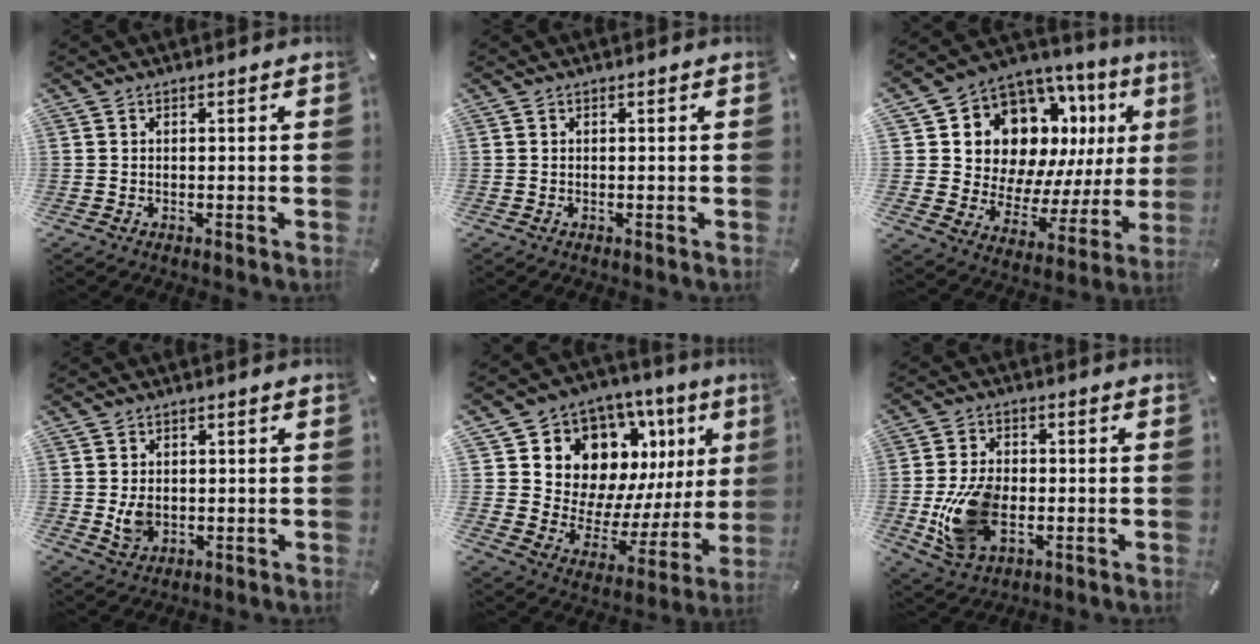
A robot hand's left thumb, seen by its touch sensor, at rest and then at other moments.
{"total": 0.0}
{"total": 14.7, "force": [7.9, 10.5, 6.5], "torque": [-0.110, -0.080, 0.155]}
{"total": 4.4, "force": [0.1, 3.5, 2.6], "torque": [-0.046, -0.007, -0.001]}
{"total": 12.8, "force": [8.0, 9.1, 4.1], "torque": [-0.062, -0.094, 0.152]}
{"total": 13.4, "force": [-2.5, 8.8, 9.8], "torque": [-0.205, -0.002, -0.040]}